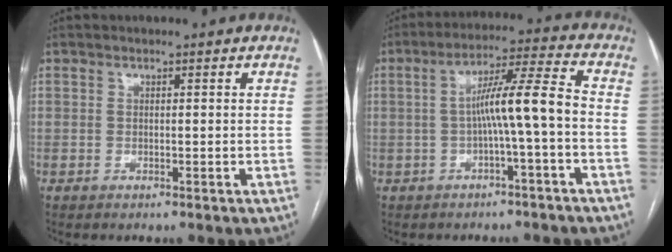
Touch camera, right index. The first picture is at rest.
{"total": 8.3, "force": [-1.4, -0.4, 8.2], "torque": [-0.139, 0.026, -0.020]}